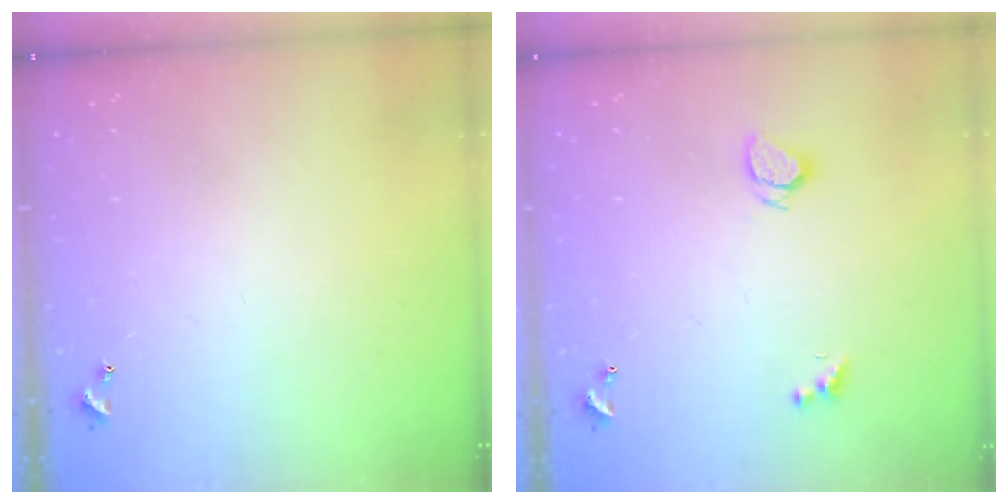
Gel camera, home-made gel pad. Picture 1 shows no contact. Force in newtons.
{"total": 1.9, "press": 1.8, "slide": 0.3}